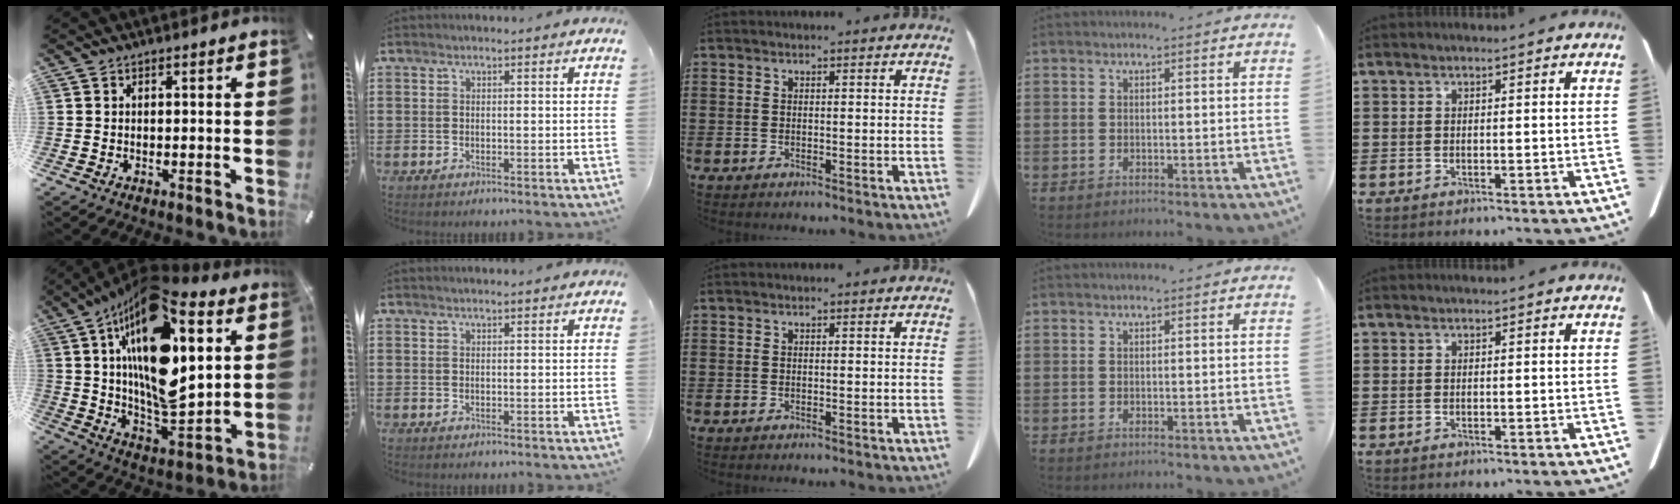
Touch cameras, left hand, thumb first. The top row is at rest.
{"thumb": {"total": 25.4, "force": [9.8, 12.2, 20.0], "torque": [-0.372, -0.056, 0.163]}, "index": {"total": 0.9, "force": [0.8, -0.1, 0.3], "torque": [-0.008, -0.001, 0.015]}}